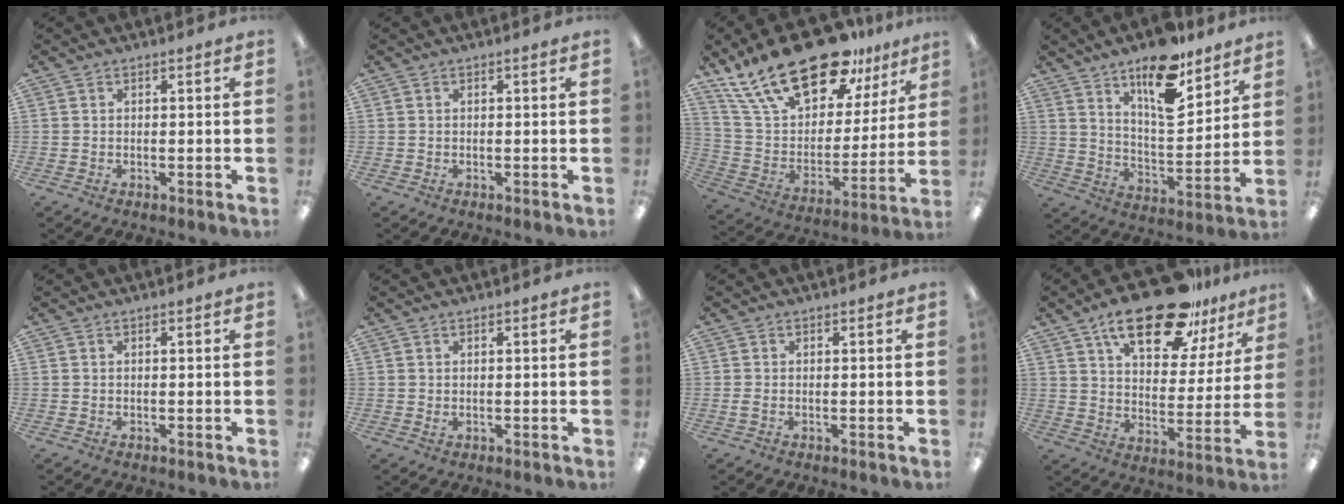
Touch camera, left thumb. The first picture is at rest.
{"total": 0.0}
{"total": 26.1, "force": [18.3, 11.6, 14.5], "torque": [-0.264, -0.117, 0.321]}
{"total": 16.0, "force": [11.2, 6.0, 9.7], "torque": [-0.142, -0.070, 0.187]}
{"total": 0.0}
{"total": 0.9, "force": [0.3, 0.4, 0.7], "torque": [-0.007, -0.002, 0.003]}
{"total": 1.0, "force": [-0.1, 0.4, 0.9], "torque": [-0.017, 0.000, -0.002]}
{"total": 21.2, "force": [14.6, 8.5, 12.9], "torque": [-0.198, -0.077, 0.243]}